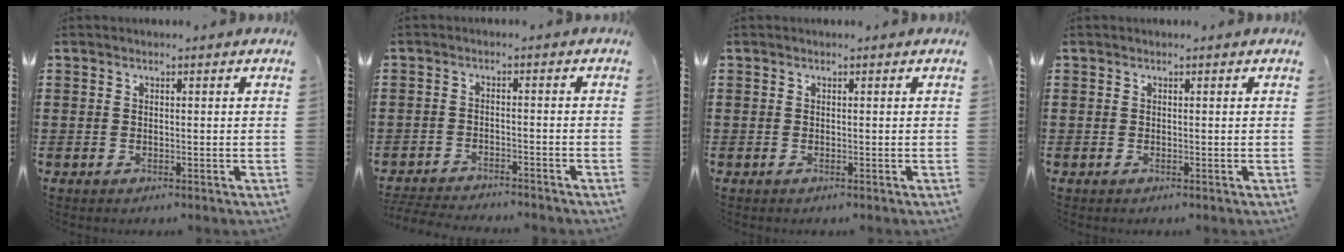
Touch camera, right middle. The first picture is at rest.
{"total": 3.6, "force": [-3.6, 0.3, 0.4], "torque": [-0.016, -0.003, -0.077]}
{"total": 0.0}
{"total": 0.0}